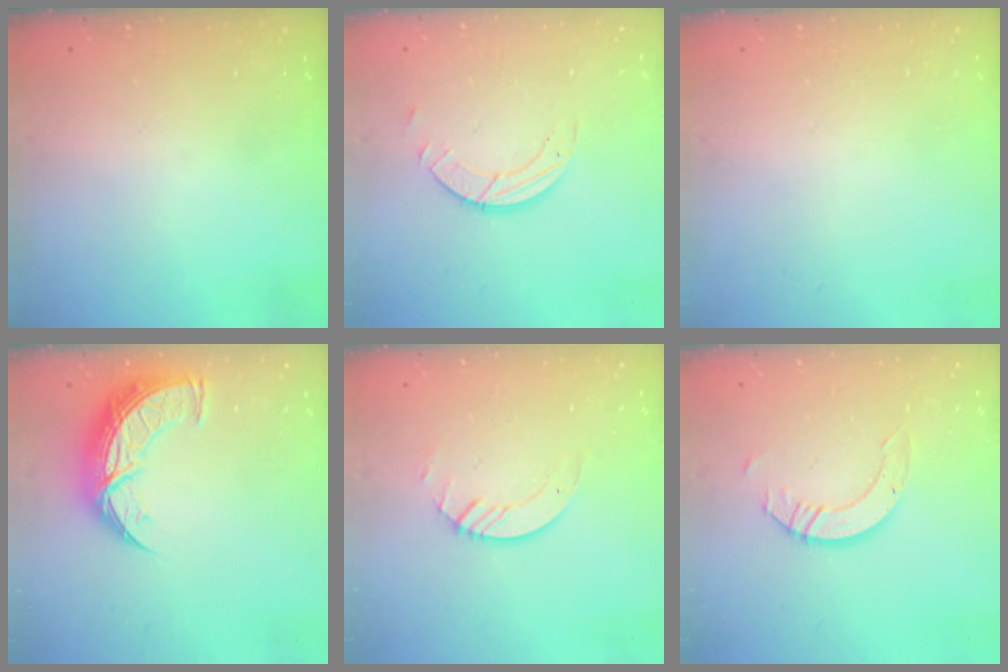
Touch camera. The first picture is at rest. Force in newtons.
{"total": 3.9, "press": 3.9, "slide": 0.1}
{"total": 0.0}
{"total": 10.7, "press": 10.6, "slide": 0.8}
{"total": 3.1, "press": 3.0, "slide": 0.3}
{"total": 6.0, "press": 6.0, "slide": 0.4}